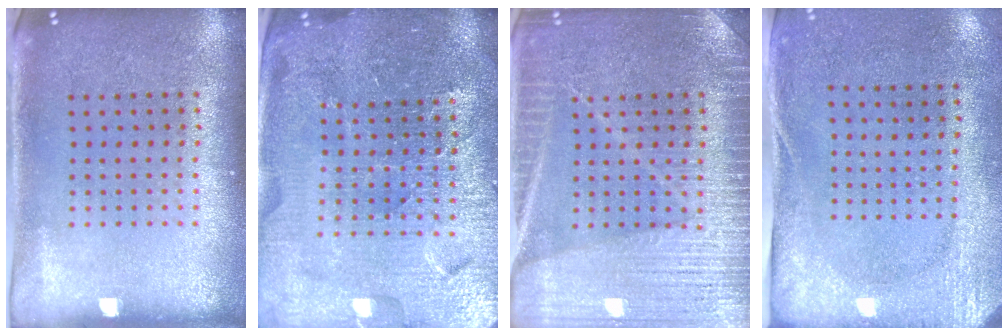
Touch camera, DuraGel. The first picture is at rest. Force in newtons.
{"total": 5.1, "press": 4.7, "slide": 1.9}
{"total": 3.7, "press": 3.7, "slide": 0.6}
{"total": 2.8, "press": 2.2, "slide": 1.7}